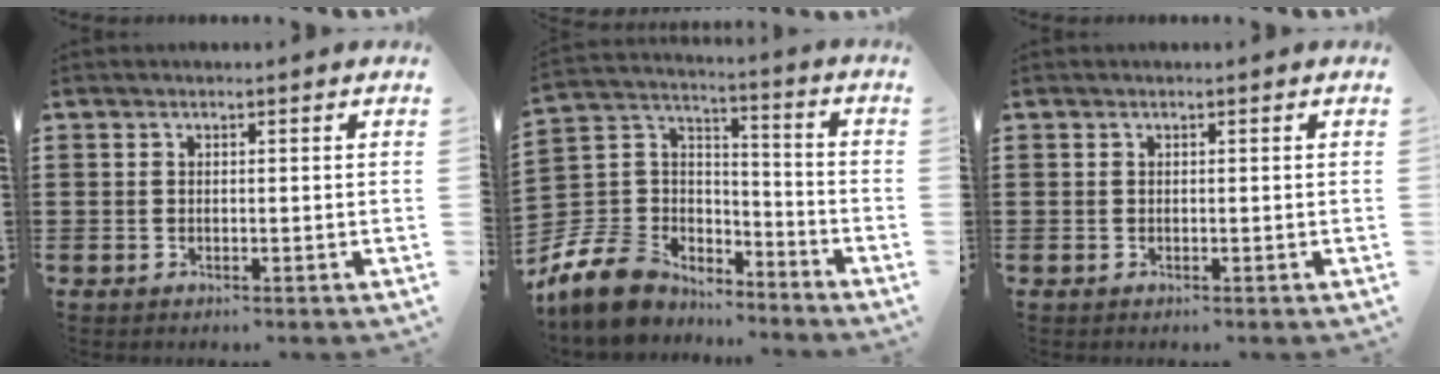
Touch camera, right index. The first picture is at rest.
{"total": 9.8, "force": [-7.5, 6.1, 1.9], "torque": [-0.092, 0.010, -0.151]}
{"total": 0.0}